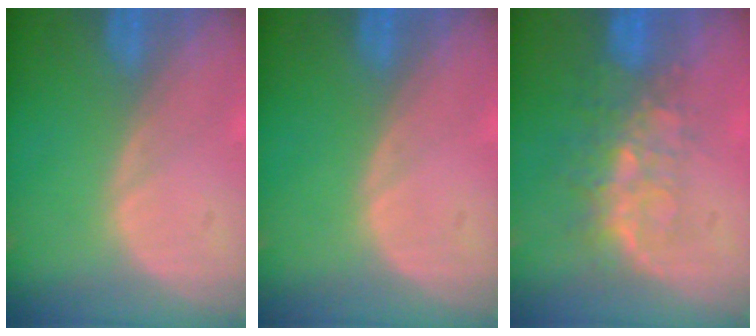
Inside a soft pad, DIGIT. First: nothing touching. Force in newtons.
{"total": 0.0}
{"total": 8.2, "press": 6.8, "slide": 4.6}